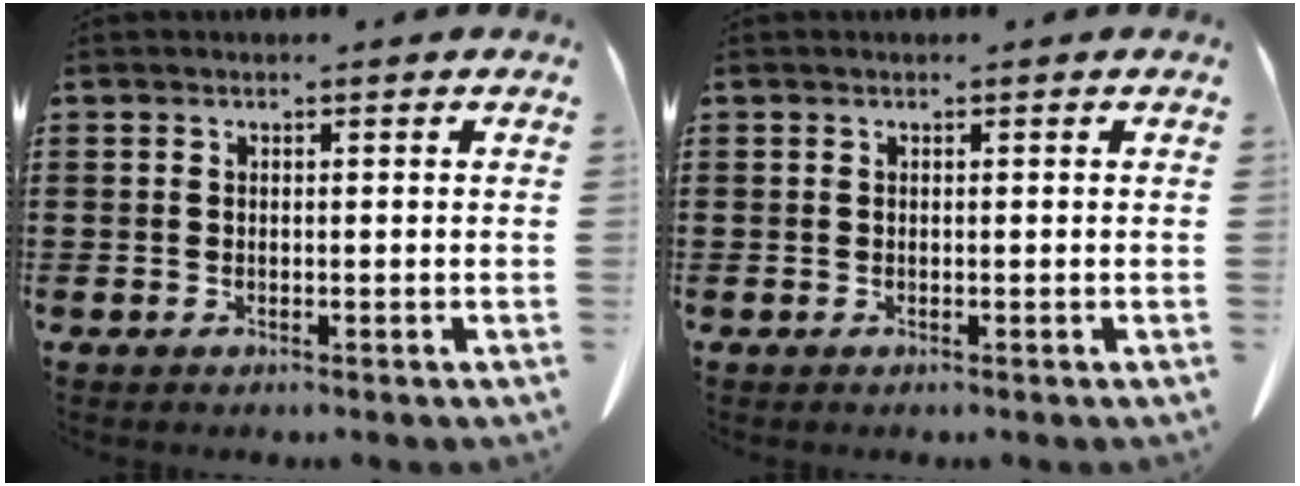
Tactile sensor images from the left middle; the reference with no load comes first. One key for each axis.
{"total": 0.0}